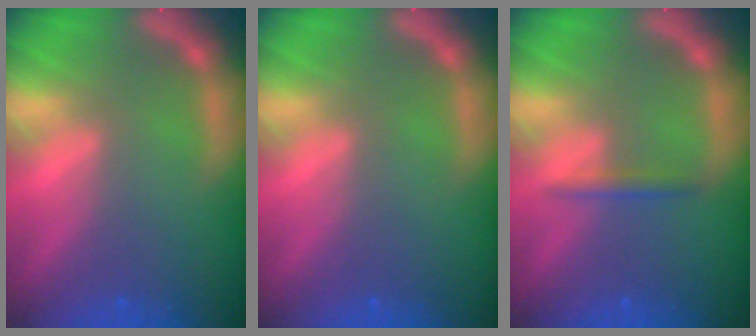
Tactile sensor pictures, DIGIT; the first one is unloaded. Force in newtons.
{"total": 0.0}
{"total": 1.4}